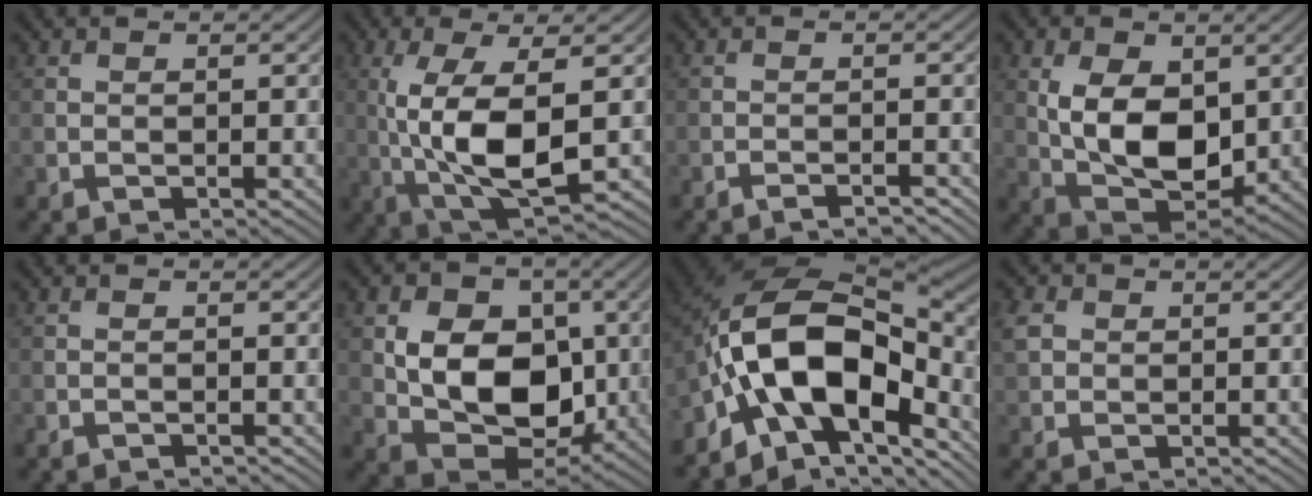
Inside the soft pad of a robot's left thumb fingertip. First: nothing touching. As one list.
[{"total": 9.9, "force": [-0.1, 3.2, 9.4], "torque": [-0.200, -0.006, 0.004]}, {"total": 2.2, "force": [-1.9, 0.1, 1.0], "torque": [-0.012, 0.003, -0.035]}, {"total": 9.7, "force": [1.1, 5.8, 7.7], "torque": [-0.163, -0.012, 0.026]}, {"total": 0.7, "force": [-0.7, 0.0, 0.2], "torque": [-0.005, -0.001, -0.014]}, {"total": 11.0, "force": [-0.1, 8.1, 7.5], "torque": [-0.139, -0.009, -0.006]}, {"total": 16.0, "force": [-5.2, 9.3, 12.0], "torque": [-0.198, -0.004, -0.112]}, {"total": 3.0, "force": [0.5, 2.5, 1.5], "torque": [-0.046, 0.004, 0.007]}]